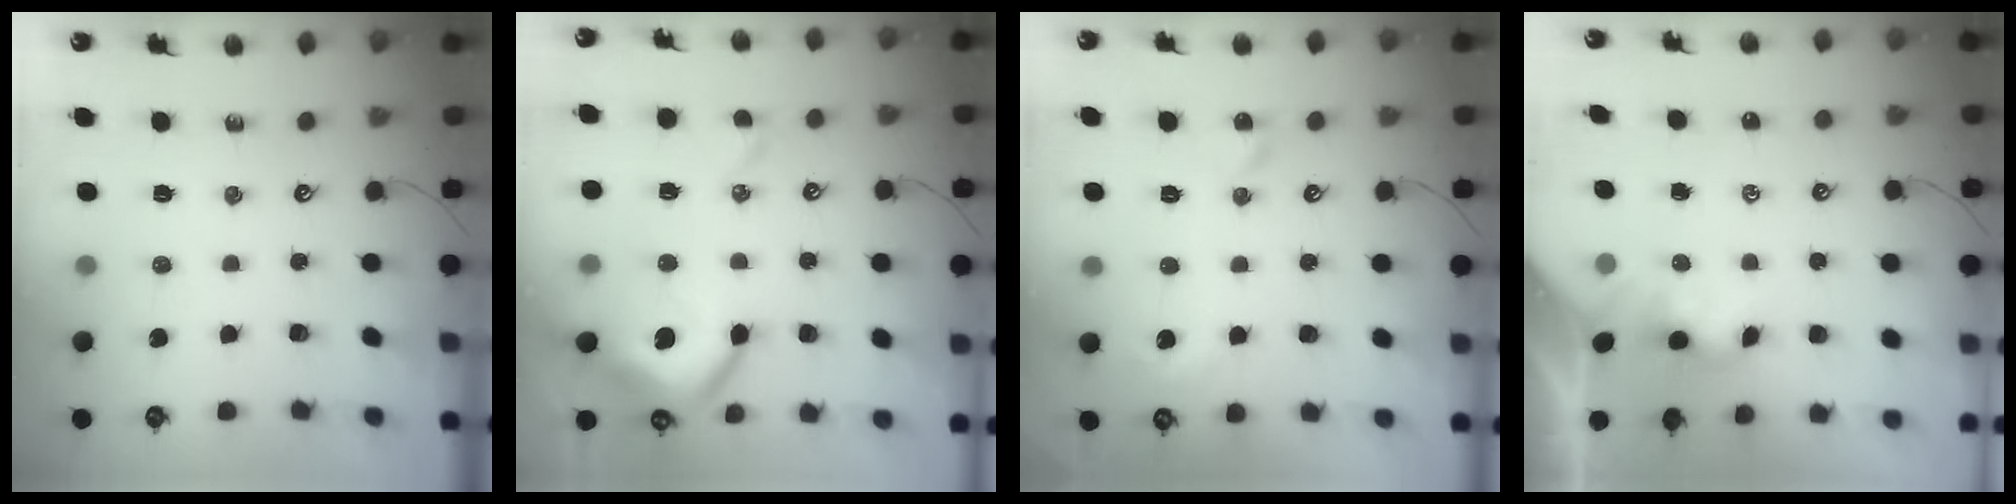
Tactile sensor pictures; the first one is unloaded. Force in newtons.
{"total": 11.6, "press": 11.5, "slide": 2.1}
{"total": 4.3, "press": 4.2, "slide": 0.6}
{"total": 0.9, "press": 0.8, "slide": 0.4}